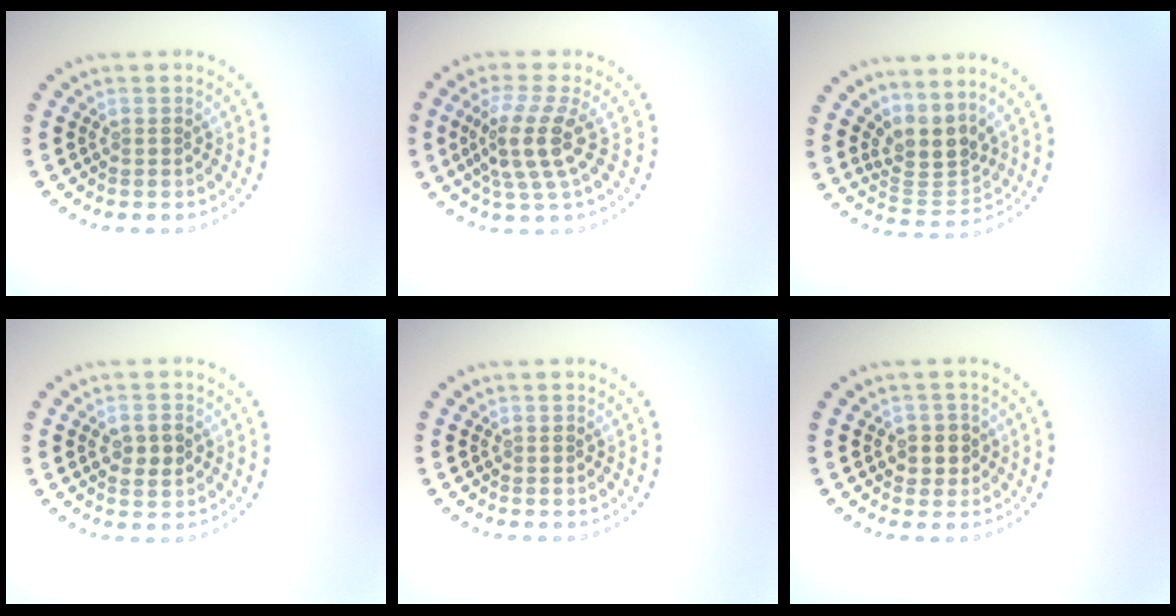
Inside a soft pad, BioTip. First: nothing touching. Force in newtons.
{"total": 3.9, "press": 3.2, "slide": 2.3}
{"total": 3.4, "press": 2.6, "slide": 2.2}
{"total": 2.3, "press": 2.3, "slide": 0.2}
{"total": 0.0}
{"total": 2.1, "press": 1.9, "slide": 0.9}